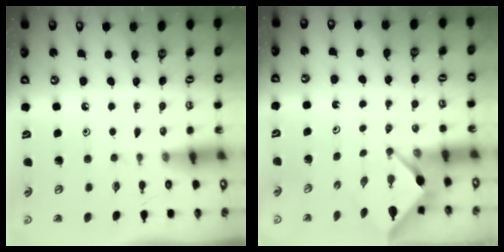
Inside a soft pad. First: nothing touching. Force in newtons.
{"total": 2.5, "press": 2.5, "slide": 0.3}